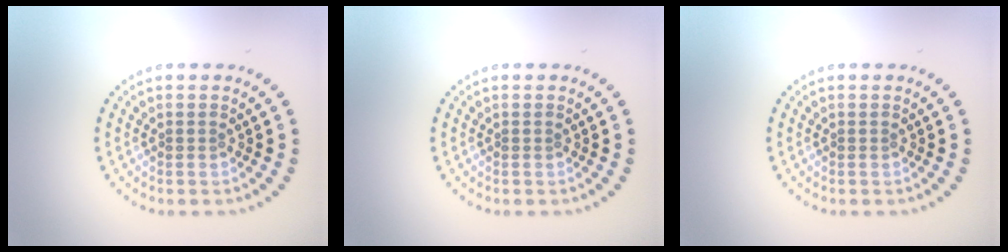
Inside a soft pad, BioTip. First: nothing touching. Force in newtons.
{"total": 0.0}
{"total": 0.0}